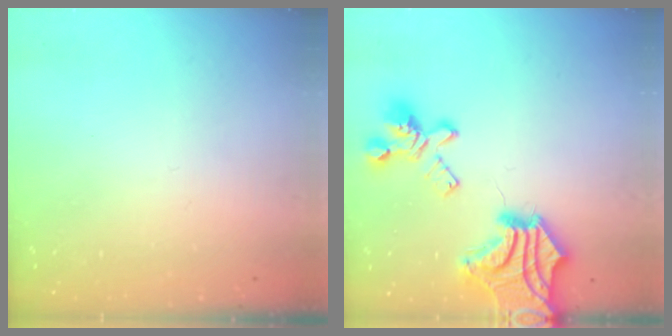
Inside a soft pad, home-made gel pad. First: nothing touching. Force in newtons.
{"total": 15.5, "press": 15.0, "slide": 3.8}